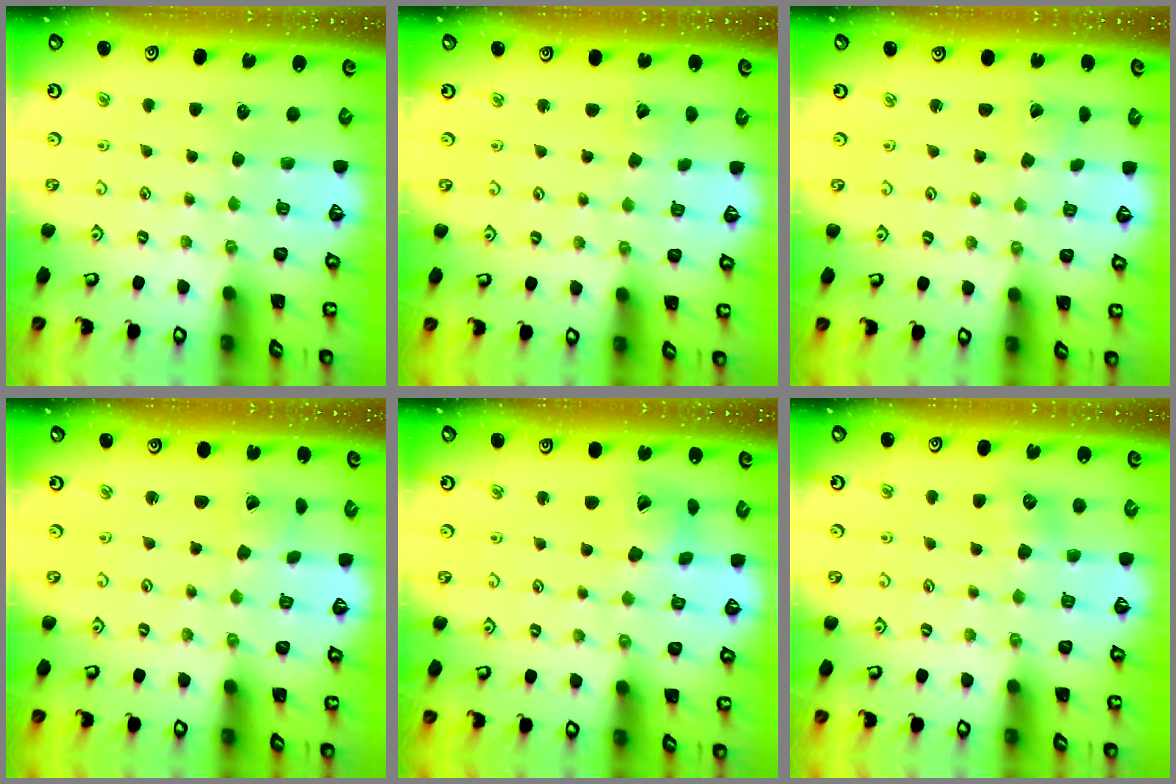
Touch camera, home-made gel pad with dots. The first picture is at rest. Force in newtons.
{"total": 2.7, "press": 2.6, "slide": 0.4}
{"total": 1.3, "press": 1.3, "slide": 0.1}
{"total": 0.9, "press": 0.9, "slide": 0.1}
{"total": 9.7, "press": 9.6, "slide": 1.3}
{"total": 6.0, "press": 5.9, "slide": 0.9}